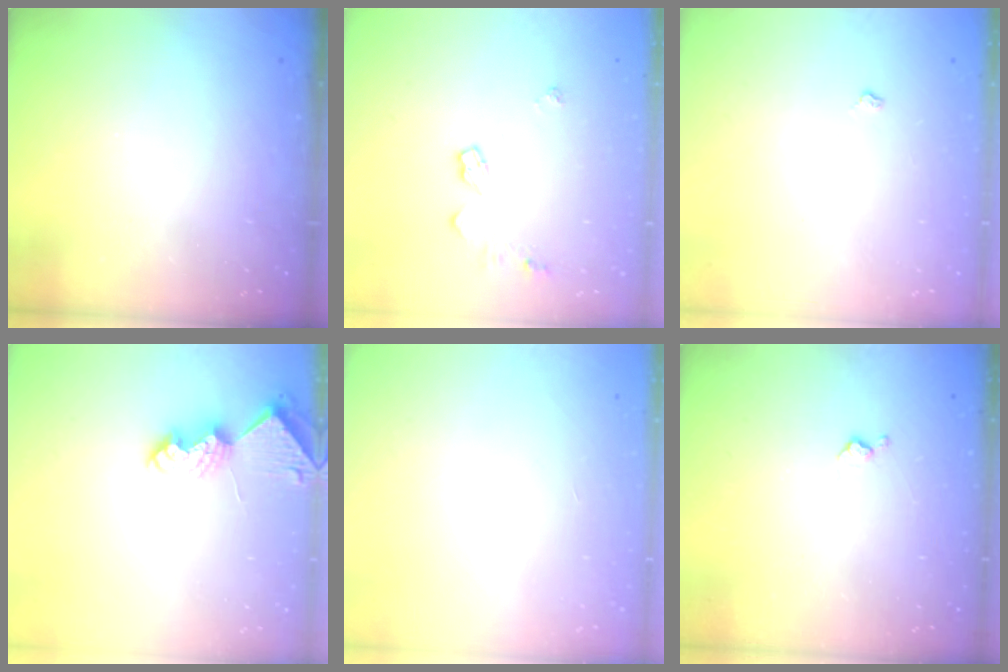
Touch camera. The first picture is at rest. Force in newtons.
{"total": 6.8, "press": 6.8, "slide": 0.2}
{"total": 3.0, "press": 3.0, "slide": 0.5}
{"total": 7.7, "press": 7.6, "slide": 0.6}
{"total": 0.0}
{"total": 3.0, "press": 3.0, "slide": 0.6}